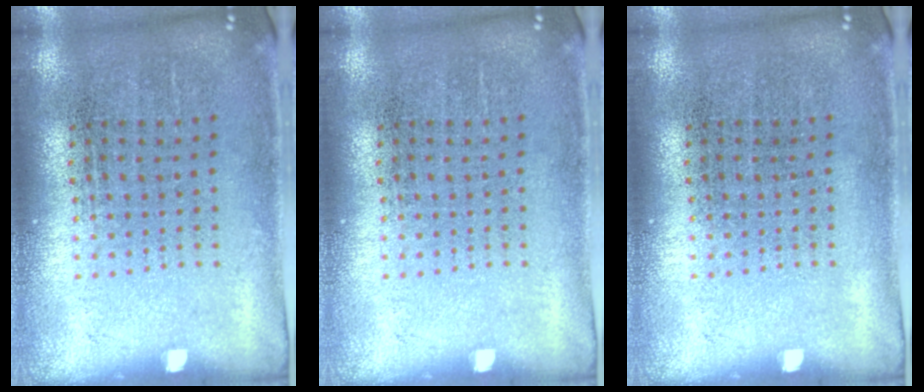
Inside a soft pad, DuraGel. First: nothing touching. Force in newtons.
{"total": 0.0}
{"total": 0.0}